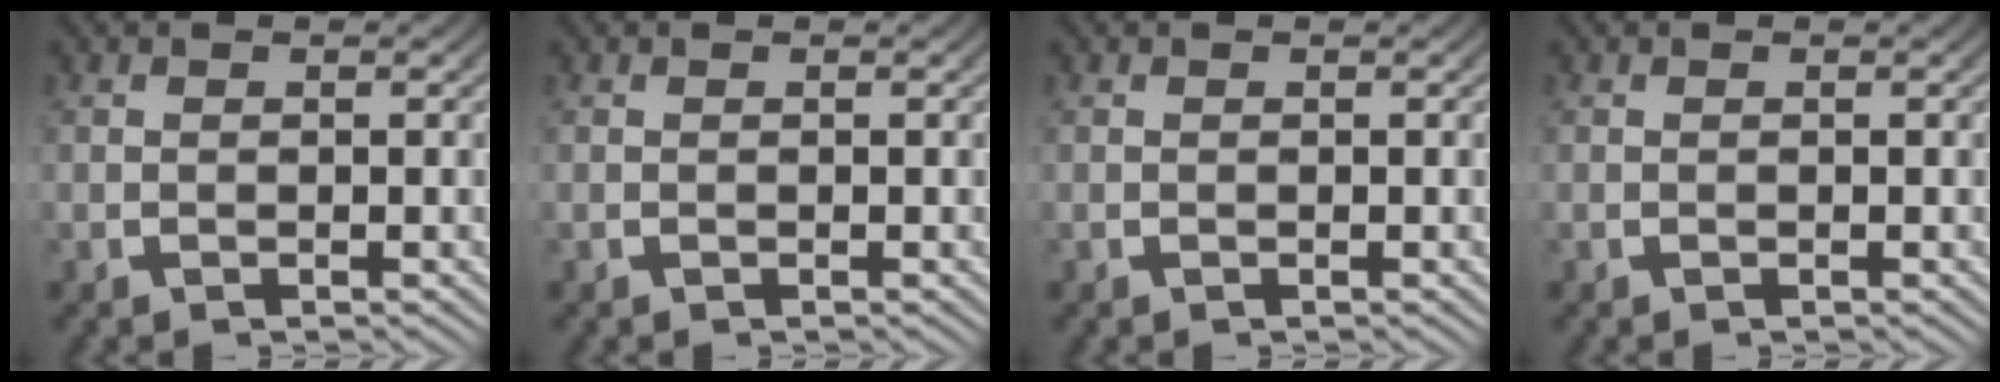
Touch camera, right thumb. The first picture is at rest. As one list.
[{"total": 0.0}, {"total": 0.0}, {"total": 0.0}]